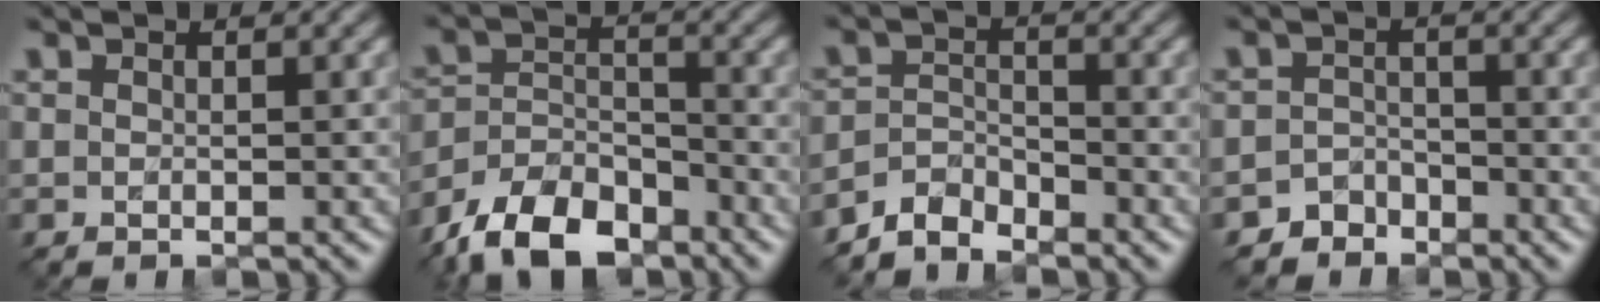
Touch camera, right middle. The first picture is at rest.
{"total": 8.6, "force": [-6.8, 4.1, 3.5], "torque": [-0.057, -0.001, -0.128]}
{"total": 3.0, "force": [-2.8, 1.1, 0.5], "torque": [-0.009, 0.009, -0.065]}
{"total": 2.2, "force": [-1.8, 1.2, -0.4], "torque": [0.017, 0.012, -0.039]}